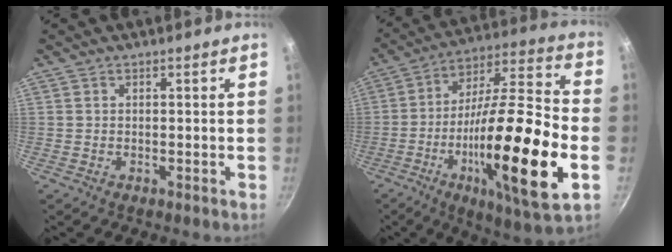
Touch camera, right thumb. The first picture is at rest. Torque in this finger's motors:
{"motor_torque": [1.87, 3.15, 2.32, -0.46, 0.64]}